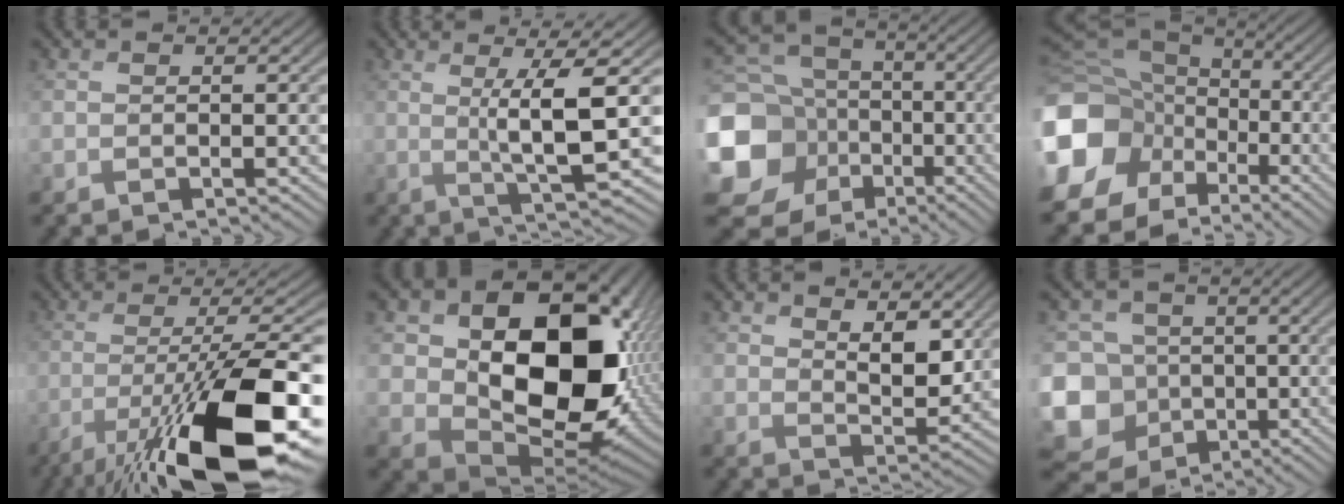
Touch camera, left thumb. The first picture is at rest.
{"total": 8.3, "force": [1.0, 1.1, 8.2], "torque": [-0.145, 0.009, 0.019]}
{"total": 19.5, "force": [-4.0, 17.2, 8.2], "torque": [-0.254, -0.032, -0.079]}
{"total": 20.5, "force": [-6.0, 17.2, 9.3], "torque": [-0.256, -0.045, -0.115]}
{"total": 18.9, "force": [-9.4, 4.6, 15.8], "torque": [-0.240, -0.010, -0.161]}
{"total": 19.9, "force": [3.2, 14.0, 13.8], "torque": [-0.236, -0.045, 0.093]}
{"total": 5.8, "force": [3.4, 2.8, 3.8], "torque": [-0.081, -0.011, 0.059]}
{"total": 15.7, "force": [-4.5, 14.3, 4.8], "torque": [-0.183, -0.012, -0.086]}